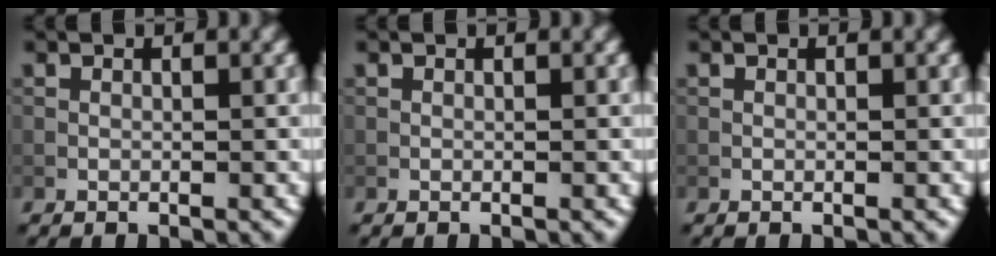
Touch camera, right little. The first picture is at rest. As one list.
[{"total": 0.0}, {"total": 0.0}]